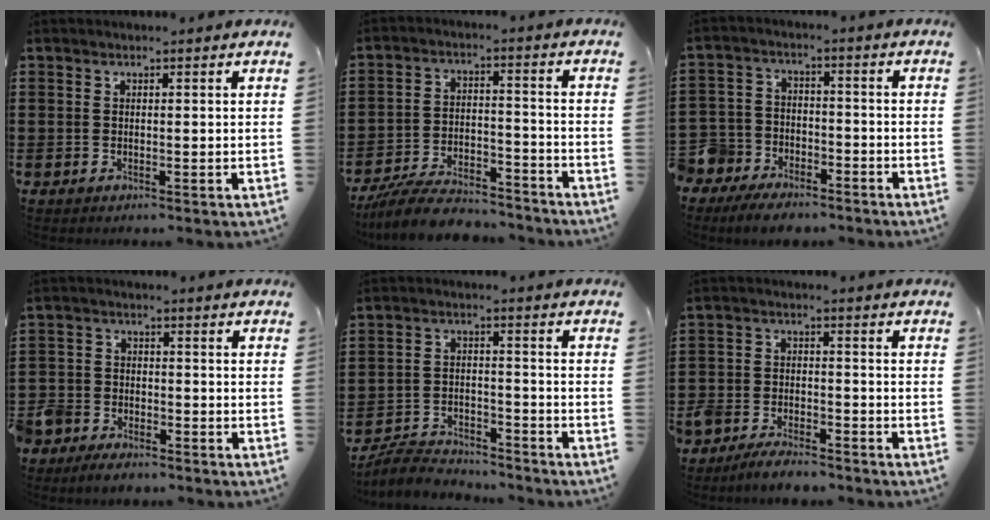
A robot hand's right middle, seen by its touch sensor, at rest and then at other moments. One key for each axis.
{"total": 8.0, "fx": -7.5, "fy": 1.4, "fz": 2.6, "tx": -0.050, "ty": 0.015, "tz": -0.144}
{"total": 6.8, "fx": -6.1, "fy": 2.9, "fz": 0.4, "tx": -0.023, "ty": 0.022, "tz": -0.128}
{"total": 4.3, "fx": -3.9, "fy": 1.7, "fz": 0.1, "tx": -0.014, "ty": 0.007, "tz": -0.085}
{"total": 5.1, "fx": -5.0, "fy": 0.9, "fz": 0.9, "tx": -0.028, "ty": 0.006, "tz": -0.104}
{"total": 4.8, "fx": -4.7, "fy": 1.1, "fz": 0.4, "tx": -0.016, "ty": 0.007, "tz": -0.099}